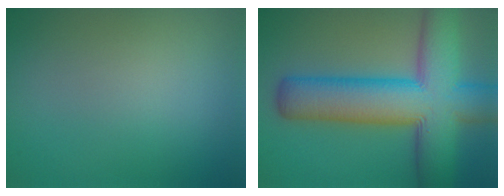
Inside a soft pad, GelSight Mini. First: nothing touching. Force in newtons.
{"total": 12.9, "press": 12.9, "slide": 0.4}